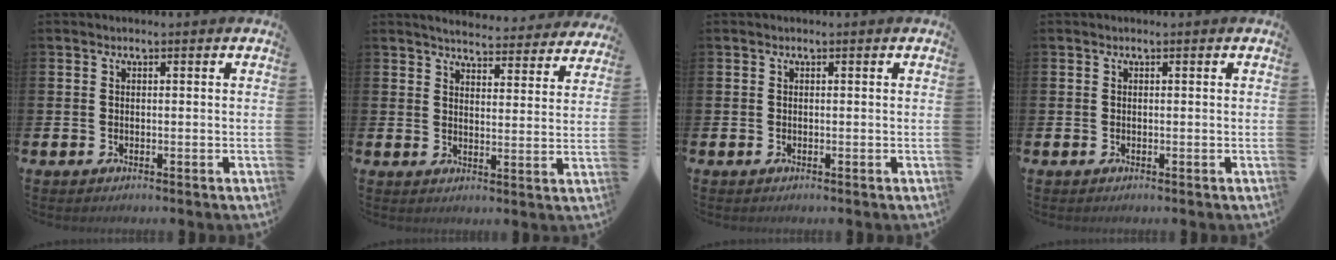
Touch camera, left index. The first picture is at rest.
{"total": 4.7, "force": [4.6, 0.6, 0.4], "torque": [-0.015, -0.039, 0.077]}
{"total": 0.0}
{"total": 0.0}